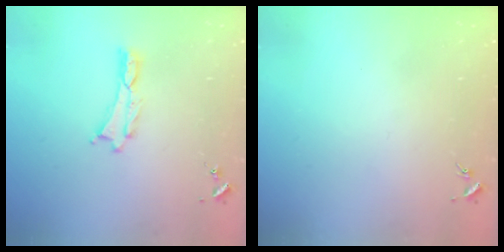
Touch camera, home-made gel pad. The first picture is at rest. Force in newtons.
{"total": 0.0}